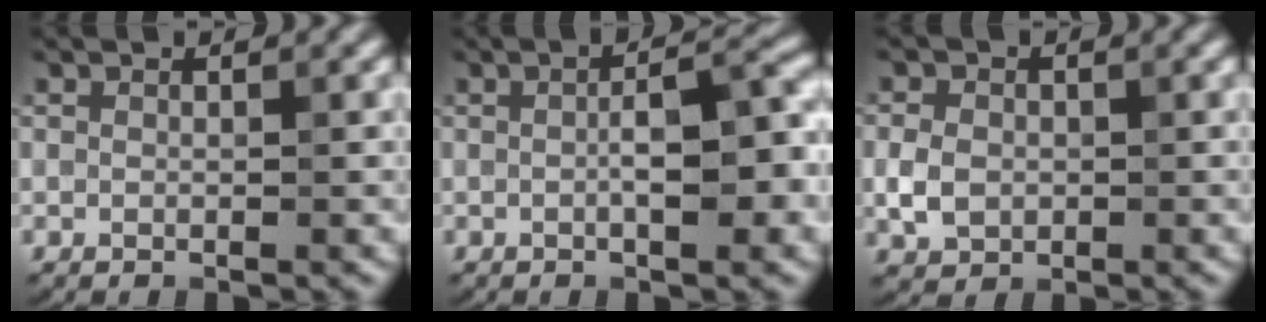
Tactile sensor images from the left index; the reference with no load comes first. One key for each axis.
{"total": 5.1, "fx": -0.5, "fy": 1.5, "fz": 4.8, "tx": -0.076, "ty": 0.007, "tz": -0.008}
{"total": 2.9, "fx": -0.4, "fy": 2.3, "fz": 1.6, "tx": -0.034, "ty": -0.001, "tz": -0.011}